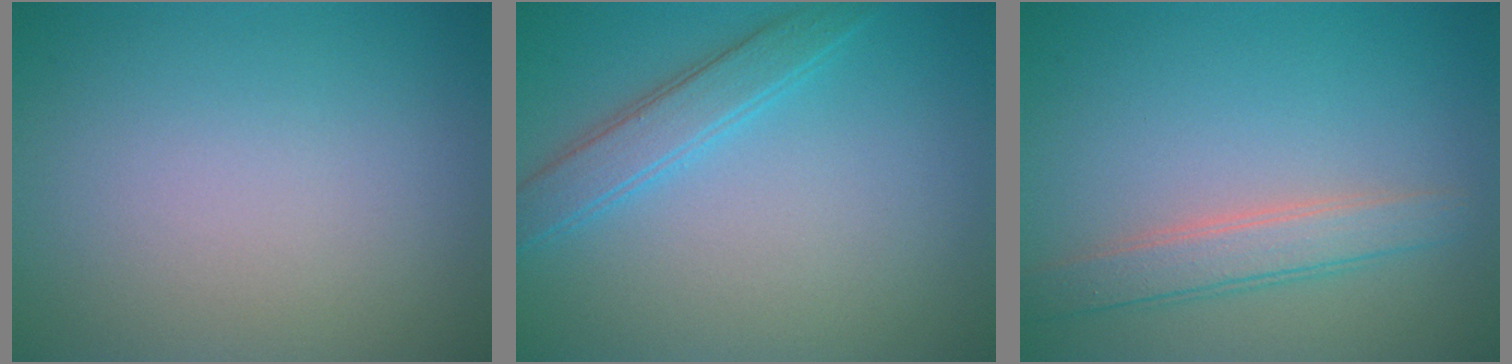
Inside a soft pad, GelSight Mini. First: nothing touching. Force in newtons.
{"total": 2.8, "press": 2.8, "slide": 0.1}
{"total": 3.0, "press": 3.0, "slide": 0.2}